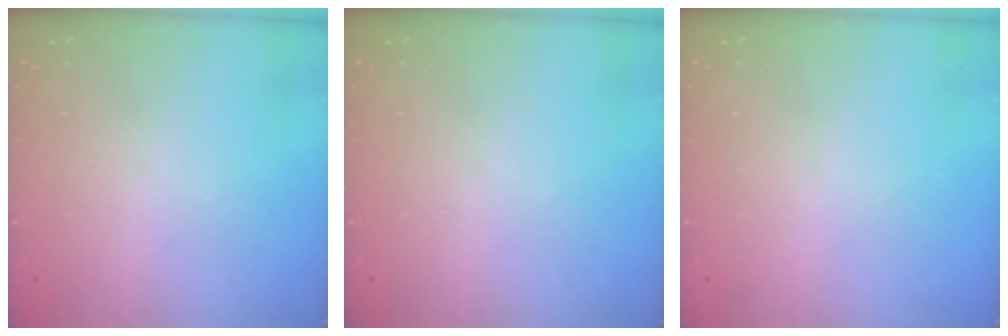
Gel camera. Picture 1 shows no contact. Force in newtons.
{"total": 0.0}
{"total": 0.0}